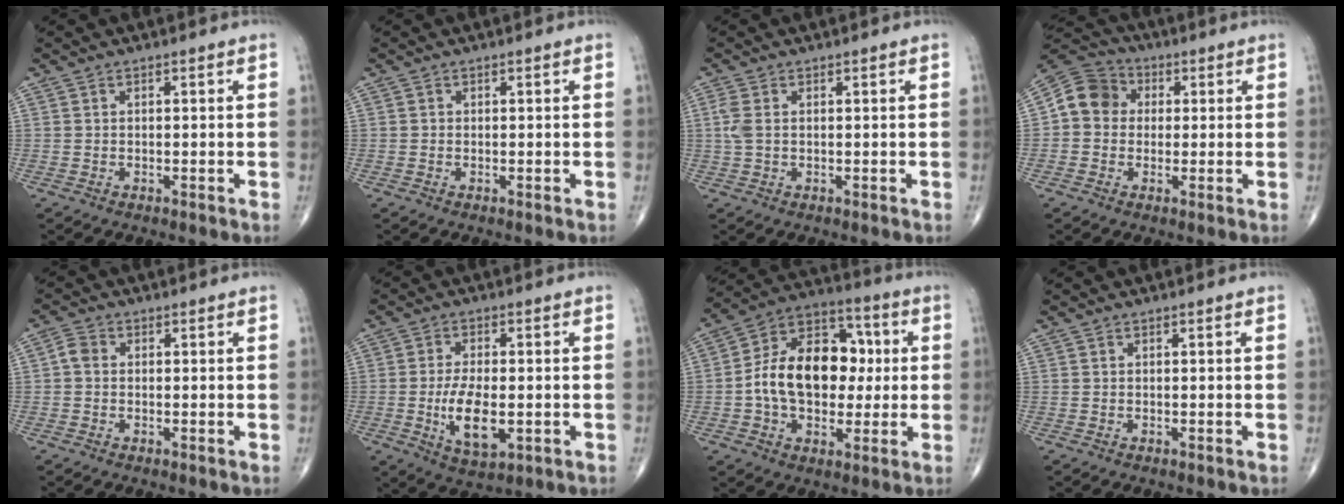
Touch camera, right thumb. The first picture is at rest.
{"total": 0.0}
{"total": 2.7, "force": [0.3, 1.6, 2.2], "torque": [-0.070, 0.006, 0.007]}
{"total": 7.9, "force": [0.3, 7.0, 3.7], "torque": [-0.049, 0.024, -0.010]}
{"total": 2.3, "force": [-0.1, 1.9, 1.4], "torque": [-0.022, 0.007, -0.009]}
{"total": 9.2, "force": [-1.7, 4.2, 7.9], "torque": [-0.138, -0.007, -0.025]}
{"total": 18.8, "force": [0.2, 12.7, 13.8], "torque": [-0.187, 0.032, -0.001]}
{"total": 0.0}